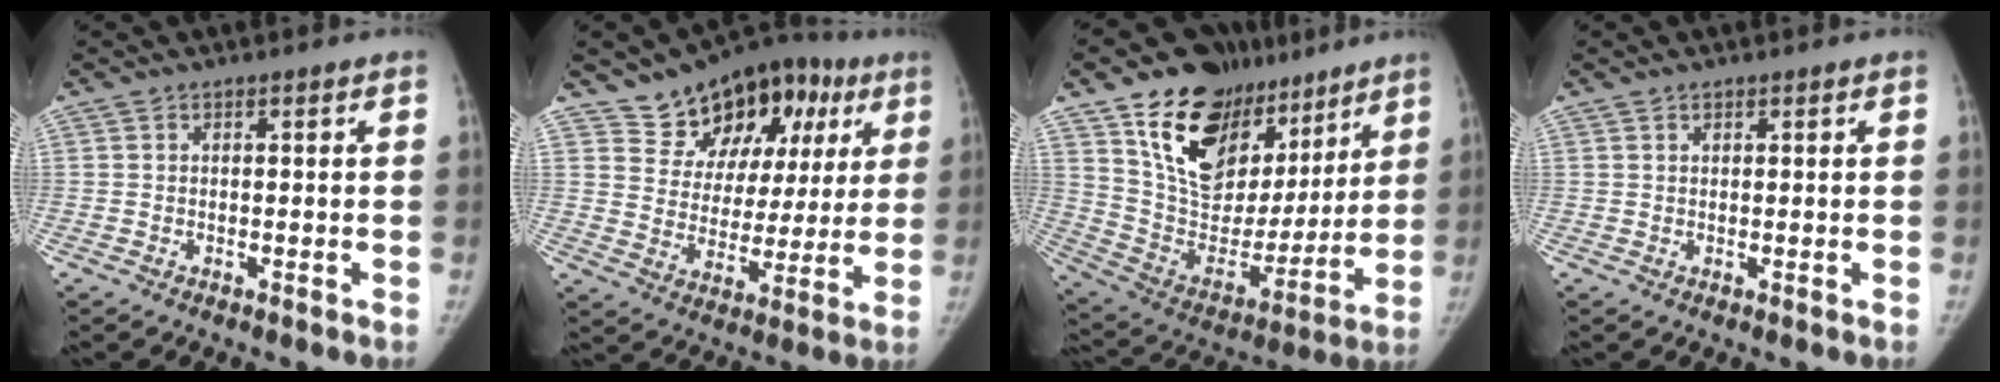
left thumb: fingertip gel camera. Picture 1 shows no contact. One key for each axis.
{"total": 18.0, "fx": 9.6, "fy": 11.8, "fz": 9.6, "tx": -0.079, "ty": -0.012, "tz": 0.148}
{"total": 25.3, "fx": 15.1, "fy": 15.6, "fz": 13.0, "tx": -0.168, "ty": -0.046, "tz": 0.261}
{"total": 0.6, "fx": 0.4, "fy": 0.4, "fz": 0.2, "tx": 0.000, "ty": -0.002, "tz": 0.006}